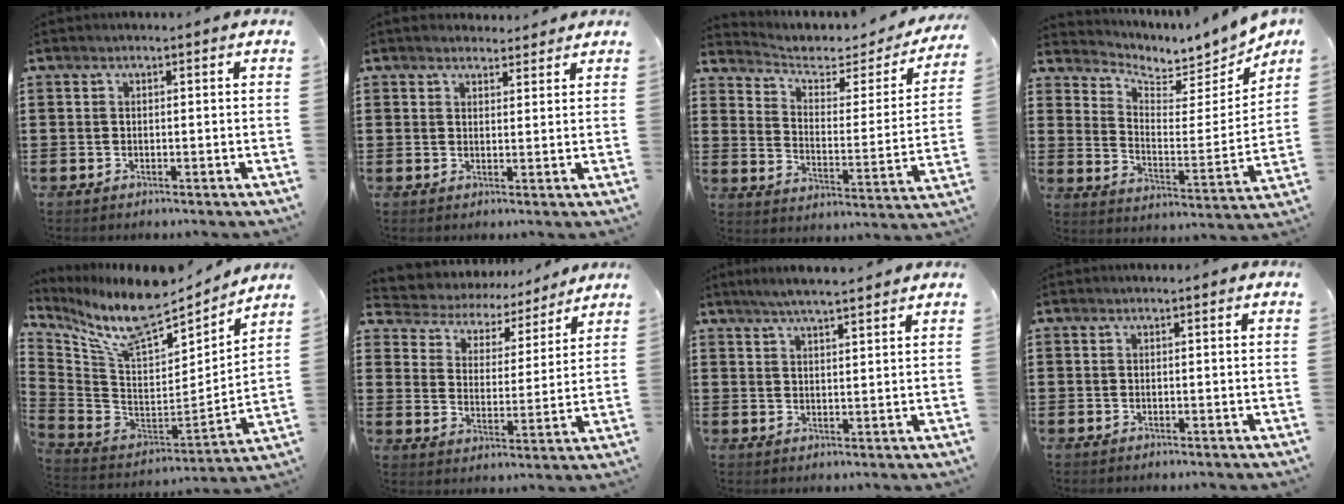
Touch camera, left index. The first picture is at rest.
{"total": 2.4, "force": [2.2, 0.8, 0.1], "torque": [0.000, -0.002, 0.041]}
{"total": 3.6, "force": [2.4, 1.8, 1.8], "torque": [-0.045, -0.019, 0.032]}
{"total": 5.3, "force": [5.0, 1.5, 0.7], "torque": [-0.038, -0.040, 0.084]}
{"total": 11.5, "force": [9.3, 2.9, 6.3], "torque": [-0.145, -0.071, 0.160]}
{"total": 4.1, "force": [3.9, 1.4, 0.1], "torque": [-0.031, -0.031, 0.060]}
{"total": 3.7, "force": [3.4, 0.0, 1.6], "torque": [-0.040, -0.005, 0.061]}
{"total": 0.0}